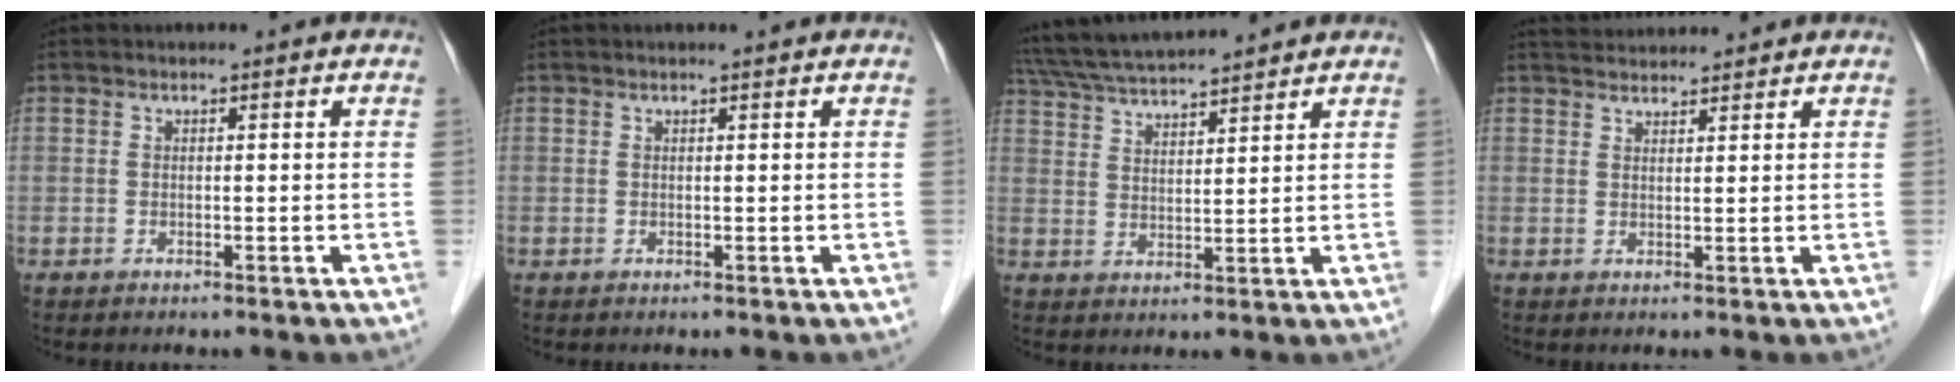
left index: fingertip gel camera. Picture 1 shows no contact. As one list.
[{"total": 0.6, "force": [0.5, 0.0, 0.3], "torque": [-0.006, 0.004, 0.009]}, {"total": 11.9, "force": [11.0, 0.7, 4.6], "torque": [-0.091, 0.031, 0.190]}, {"total": 5.0, "force": [4.9, 0.6, 1.0], "torque": [-0.017, 0.032, 0.080]}]